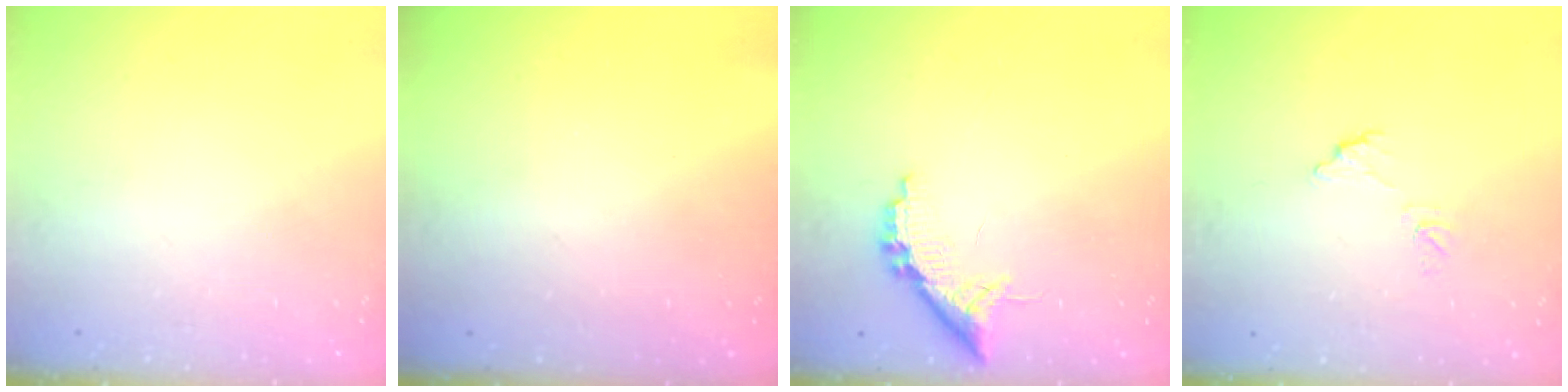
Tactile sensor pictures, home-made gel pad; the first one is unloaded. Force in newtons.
{"total": 3.1, "press": 3.1, "slide": 0.1}
{"total": 11.1, "press": 11.1, "slide": 0.3}
{"total": 6.2, "press": 6.2, "slide": 0.4}